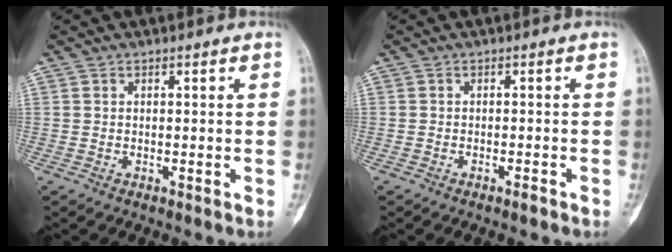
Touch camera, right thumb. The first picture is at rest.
{"total": 1.1, "force": [-0.8, 0.2, 0.7], "torque": [-0.014, 0.005, -0.015]}